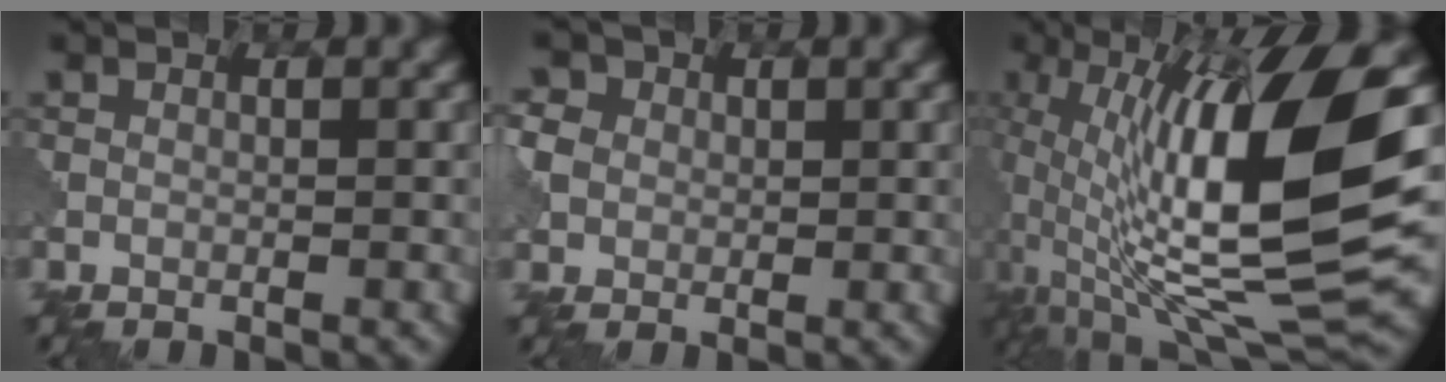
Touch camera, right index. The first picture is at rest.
{"total": 2.2, "force": [0.5, 2.1, 0.2], "torque": [-0.024, 0.005, 0.009]}
{"total": 15.1, "force": [1.9, 4.8, 14.2], "torque": [-0.269, 0.004, 0.037]}